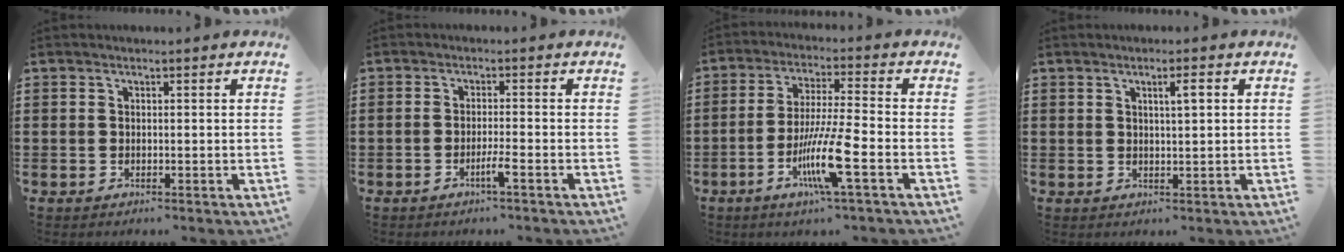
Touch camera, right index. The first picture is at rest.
{"total": 2.6, "force": [-1.5, -0.1, 2.1], "torque": [-0.035, -0.002, -0.029]}
{"total": 10.1, "force": [-4.2, 0.6, 9.2], "torque": [-0.183, -0.015, -0.082]}
{"total": 2.3, "force": [0.8, 0.4, 2.1], "torque": [-0.033, 0.001, 0.009]}